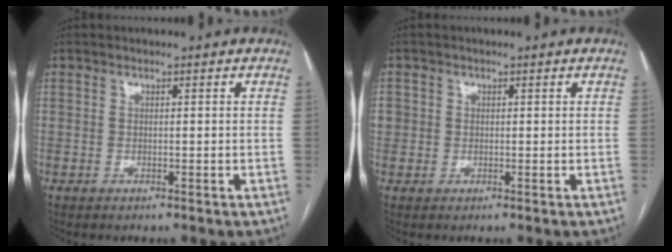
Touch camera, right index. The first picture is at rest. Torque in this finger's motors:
{"motor_torque": [0.17, -0.01, 0.02, 0.02]}